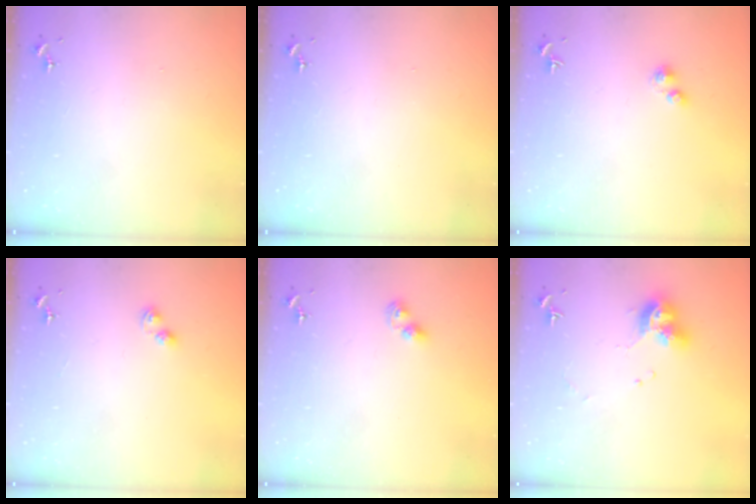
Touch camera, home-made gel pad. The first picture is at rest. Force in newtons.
{"total": 1.3, "press": 1.0, "slide": 0.9}
{"total": 2.4, "press": 2.3, "slide": 0.3}
{"total": 3.2, "press": 3.2, "slide": 0.4}
{"total": 5.3, "press": 5.3, "slide": 0.4}
{"total": 10.5, "press": 10.5, "slide": 1.2}